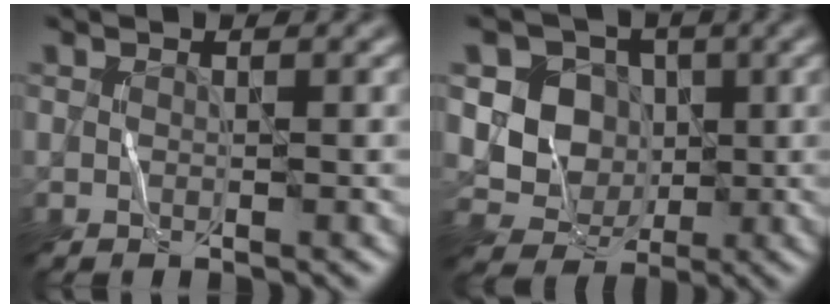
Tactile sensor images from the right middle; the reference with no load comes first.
{"total": 5.7, "force": [0.7, 5.2, 2.2], "torque": [-0.032, 0.000, 0.002]}